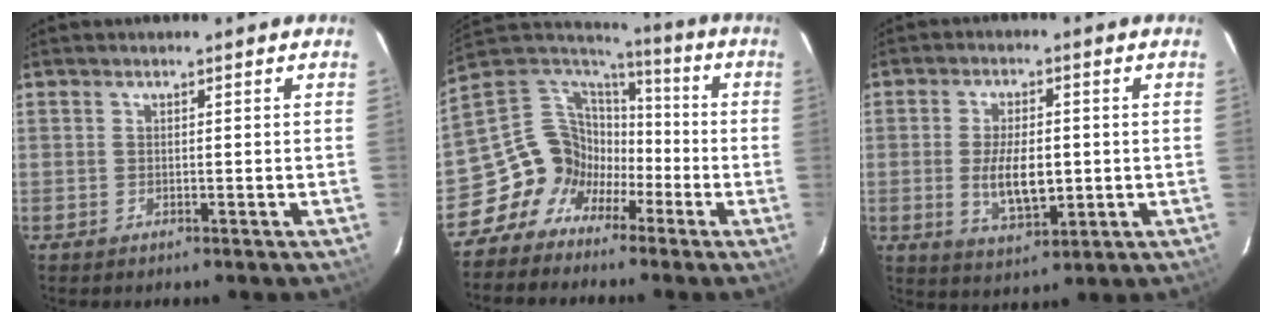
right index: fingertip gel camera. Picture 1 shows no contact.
{"total": 13.0, "force": [-6.8, 10.5, 3.5], "torque": [-0.081, 0.046, -0.132]}
{"total": 8.6, "force": [-0.8, 4.0, 7.6], "torque": [-0.144, -0.009, -0.008]}